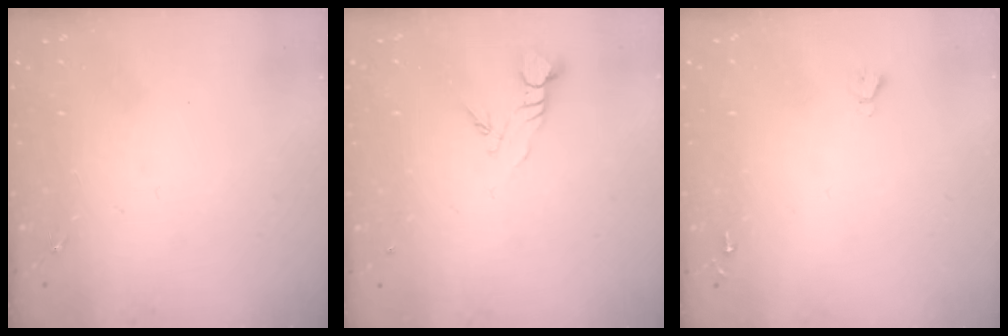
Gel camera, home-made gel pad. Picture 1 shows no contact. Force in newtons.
{"total": 3.9, "press": 3.9, "slide": 0.3}
{"total": 1.9, "press": 1.9, "slide": 0.2}